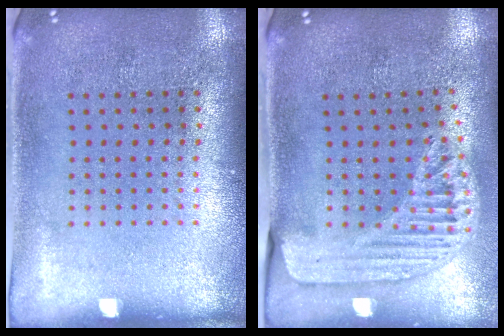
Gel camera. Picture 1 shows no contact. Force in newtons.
{"total": 1.5, "press": 1.5, "slide": 0.3}